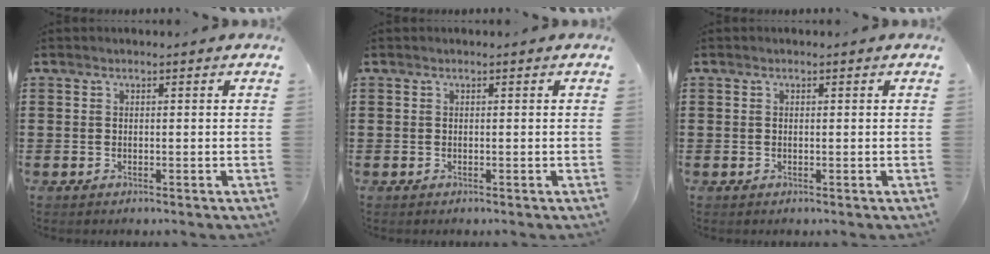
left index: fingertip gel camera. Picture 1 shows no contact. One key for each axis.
{"total": 0.0}
{"total": 0.0}